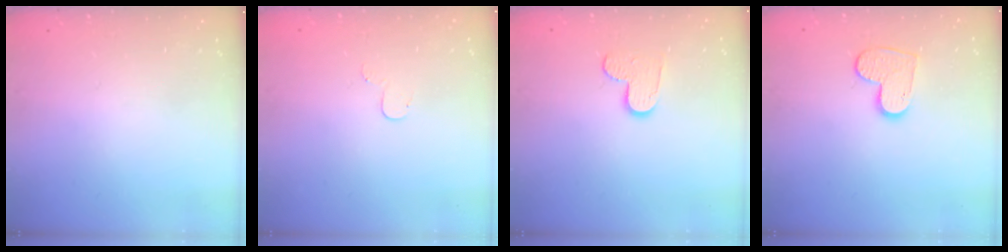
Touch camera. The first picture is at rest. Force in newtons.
{"total": 3.1, "press": 3.1, "slide": 0.3}
{"total": 8.1, "press": 8.0, "slide": 0.5}
{"total": 9.0, "press": 9.0, "slide": 0.7}